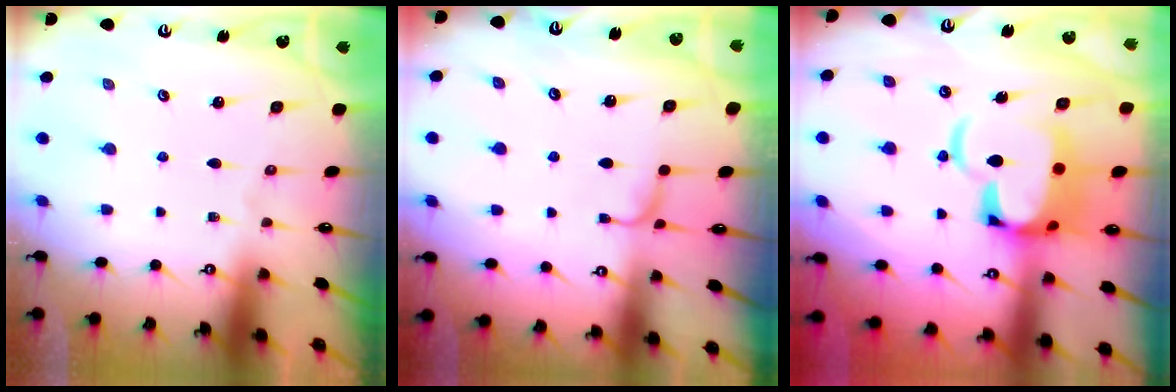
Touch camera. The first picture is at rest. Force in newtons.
{"total": 1.9, "press": 1.8, "slide": 0.6}
{"total": 10.7, "press": 10.5, "slide": 2.0}